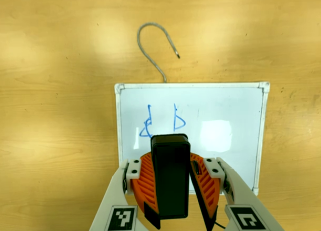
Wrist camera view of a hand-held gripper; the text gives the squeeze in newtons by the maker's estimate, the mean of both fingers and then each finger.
{"total": 7.4, "left": 8.2, "right": 6.6}